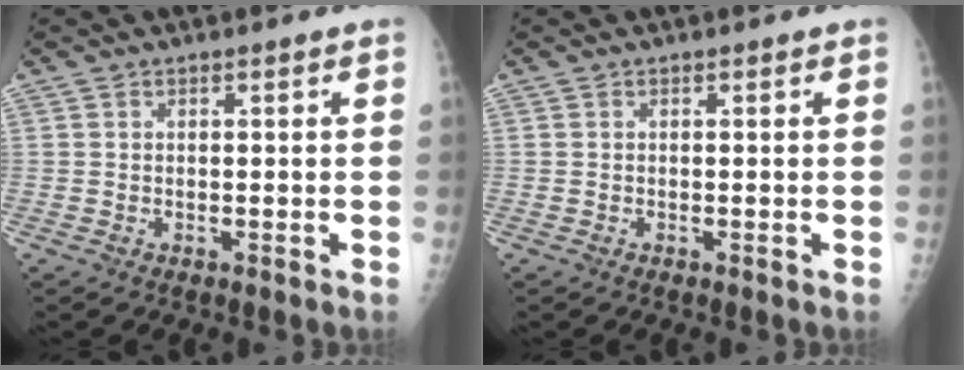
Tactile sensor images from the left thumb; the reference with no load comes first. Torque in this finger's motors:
{"motor_torque": [0.00, 0.02, -0.11, -0.07, 0.00]}